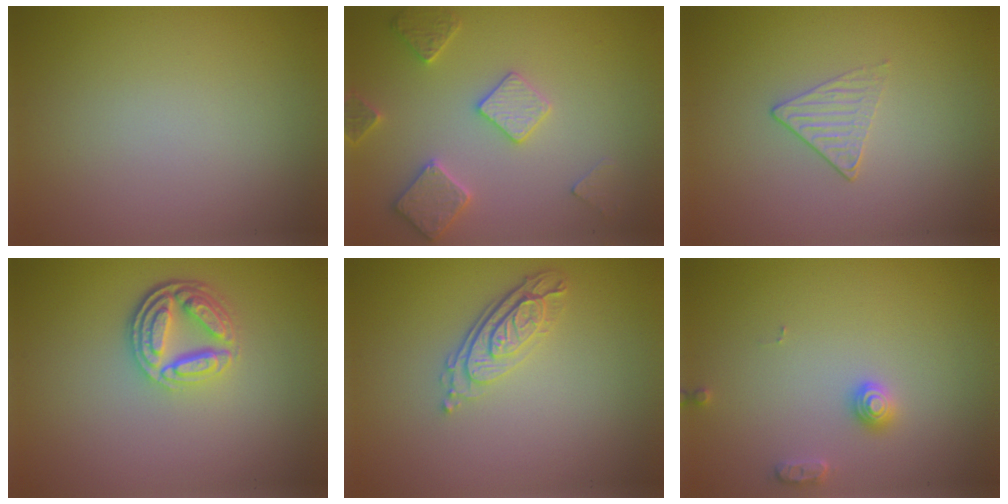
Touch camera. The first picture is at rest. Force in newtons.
{"total": 3.3, "press": 3.2, "slide": 0.8}
{"total": 1.3, "press": 0.9, "slide": 0.9}
{"total": 4.6, "press": 3.5, "slide": 3.0}
{"total": 3.7, "press": 2.7, "slide": 2.6}
{"total": 1.7, "press": 1.7, "slide": 0.3}